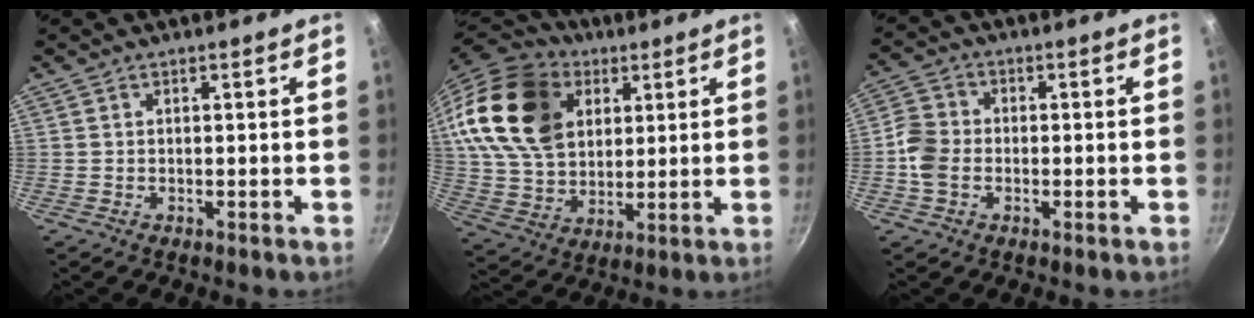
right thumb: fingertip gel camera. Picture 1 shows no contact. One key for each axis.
{"total": 24.4, "fx": 9.1, "fy": 17.1, "fz": 14.9, "tx": -0.266, "ty": -0.007, "tz": 0.169}
{"total": 6.0, "fx": -1.4, "fy": 4.7, "fz": 3.5, "tx": -0.066, "ty": 0.017, "tz": -0.038}